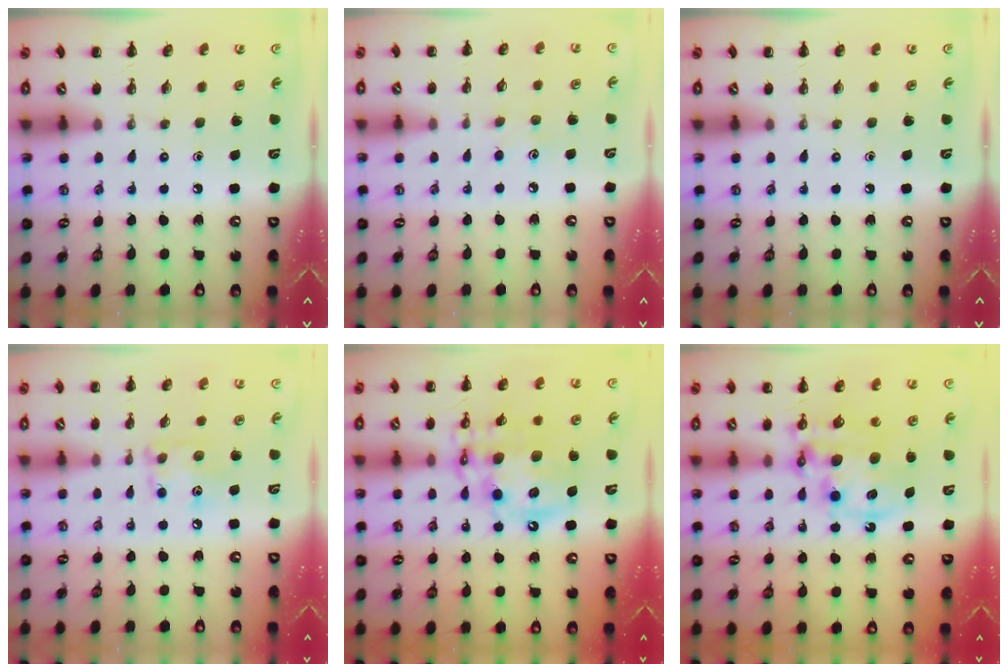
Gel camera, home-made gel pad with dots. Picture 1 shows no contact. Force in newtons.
{"total": 4.2, "press": 4.0, "slide": 1.0}
{"total": 0.0}
{"total": 8.8, "press": 8.8, "slide": 0.4}
{"total": 16.2, "press": 15.8, "slide": 3.4}
{"total": 13.5, "press": 13.2, "slide": 3.1}